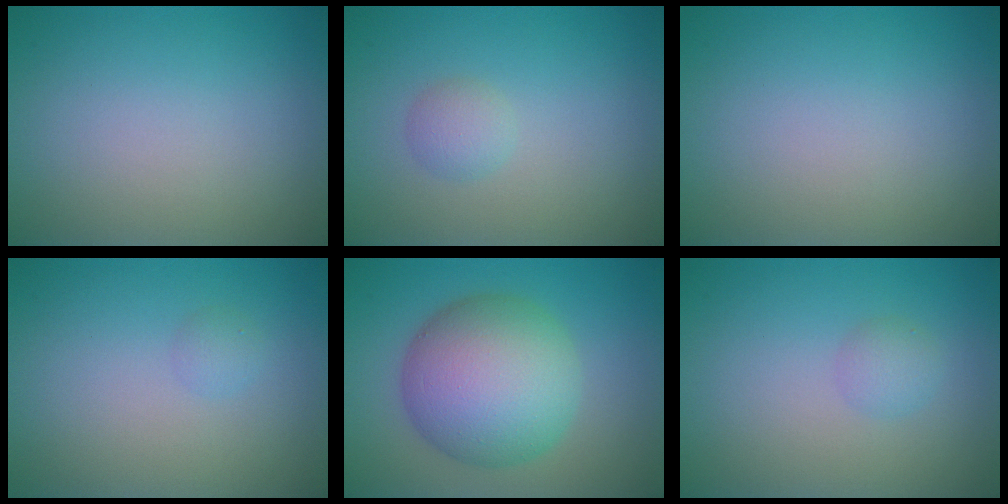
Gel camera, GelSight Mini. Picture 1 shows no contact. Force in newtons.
{"total": 1.4, "press": 1.4, "slide": 0.1}
{"total": 0.0}
{"total": 0.9, "press": 0.9, "slide": 0.0}
{"total": 10.0, "press": 10.0, "slide": 0.1}
{"total": 1.3, "press": 1.3, "slide": 0.1}